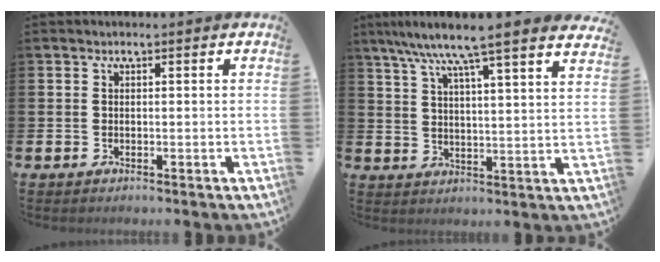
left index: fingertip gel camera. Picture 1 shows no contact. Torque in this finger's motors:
{"motor_torque": [1.13, -1.01, 1.05, 0.21]}